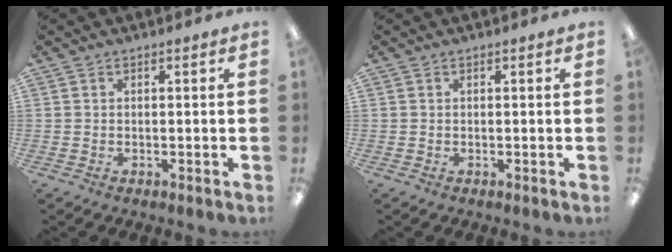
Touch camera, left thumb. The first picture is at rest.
{"total": 0.0}